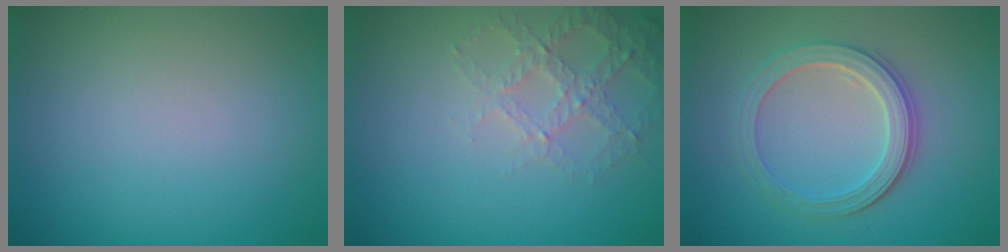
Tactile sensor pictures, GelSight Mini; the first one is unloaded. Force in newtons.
{"total": 2.8, "press": 2.7, "slide": 0.8}
{"total": 4.0, "press": 3.4, "slide": 2.0}